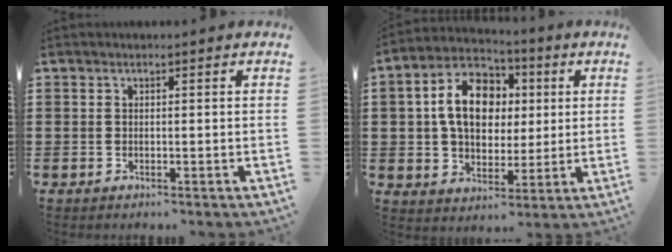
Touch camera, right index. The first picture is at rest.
{"total": 12.0, "force": [1.5, 8.4, 8.4], "torque": [-0.174, 0.012, 0.022]}